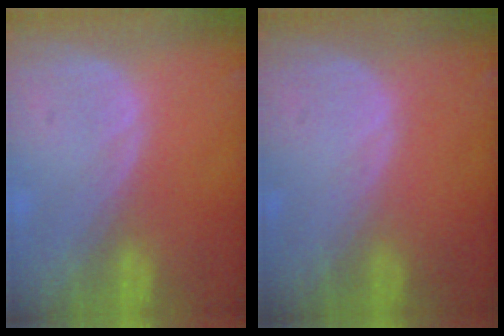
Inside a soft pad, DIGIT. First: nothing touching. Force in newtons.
{"total": 0.0}